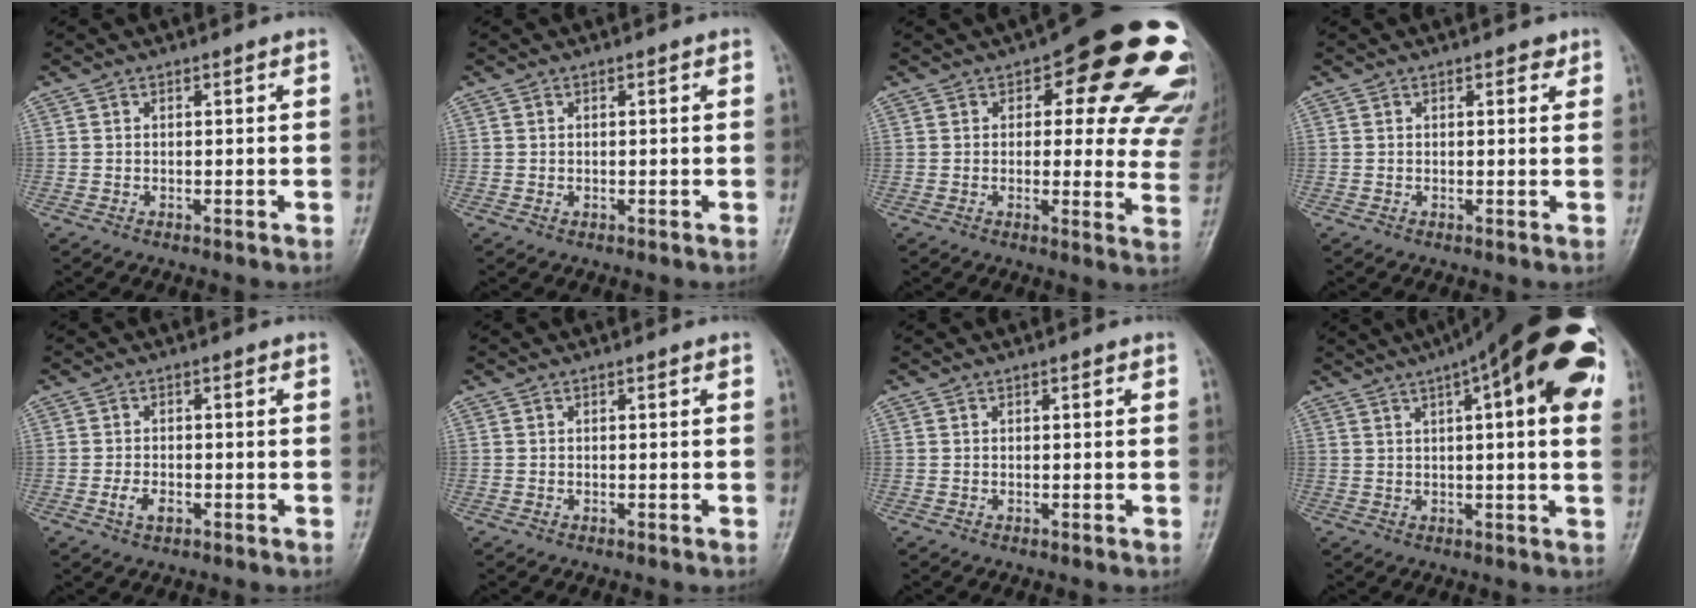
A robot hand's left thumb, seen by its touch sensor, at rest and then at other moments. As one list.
[{"total": 1.0, "force": [0.0, 0.6, 0.8], "torque": [-0.010, 0.010, 0.003]}, {"total": 22.0, "force": [9.7, 9.8, 17.2], "torque": [-0.154, -0.019, 0.111]}, {"total": 1.7, "force": [0.9, 0.9, 1.0], "torque": [-0.001, -0.002, 0.008]}, {"total": 3.2, "force": [-1.1, 1.8, 2.4], "torque": [-0.041, 0.008, -0.020]}, {"total": 0.0}, {"total": 0.7, "force": [0.2, 0.3, 0.6], "torque": [-0.007, 0.001, 0.002]}, {"total": 22.3, "force": [8.8, 5.9, 19.6], "torque": [-0.277, 0.023, 0.117]}]